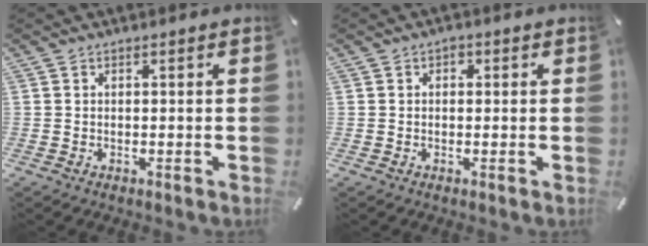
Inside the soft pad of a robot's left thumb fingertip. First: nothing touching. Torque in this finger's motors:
{"motor_torque": [0.21, 0.28, 0.12, -0.21, 0.08]}